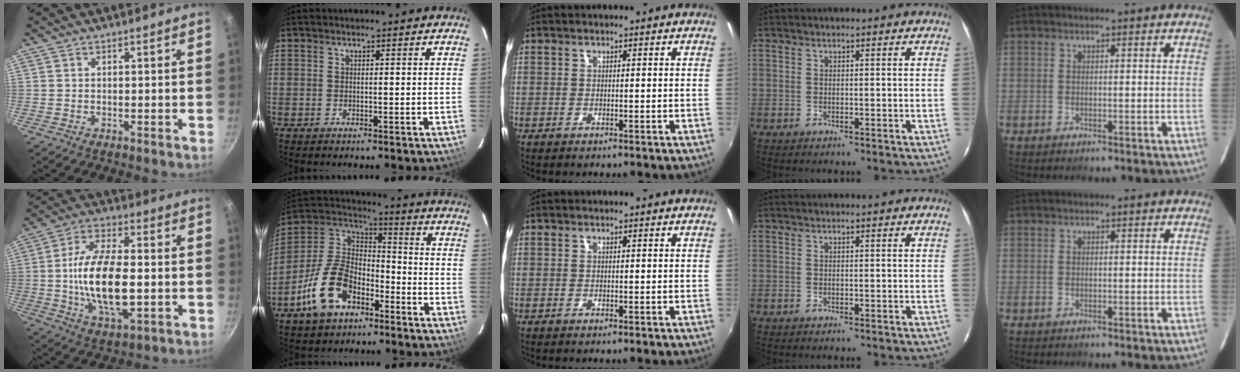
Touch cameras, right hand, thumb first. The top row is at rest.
{"thumb": {"total": 18.1, "force": [-1.6, 8.6, 15.8], "torque": [-0.280, 0.013, -0.031]}, "index": {"total": 15.9, "force": [-8.4, 9.8, 9.3], "torque": [-0.207, 0.022, -0.144]}}